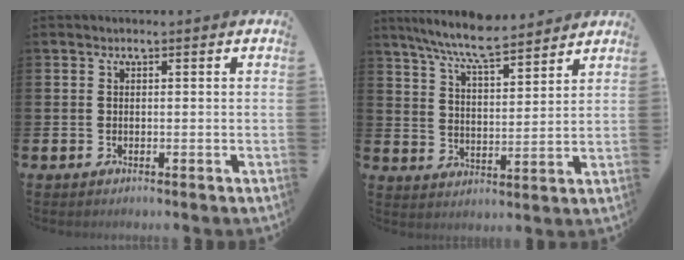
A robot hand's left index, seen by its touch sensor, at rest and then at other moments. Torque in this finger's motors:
{"motor_torque": [1.12, -1.02, 0.62, 0.21]}